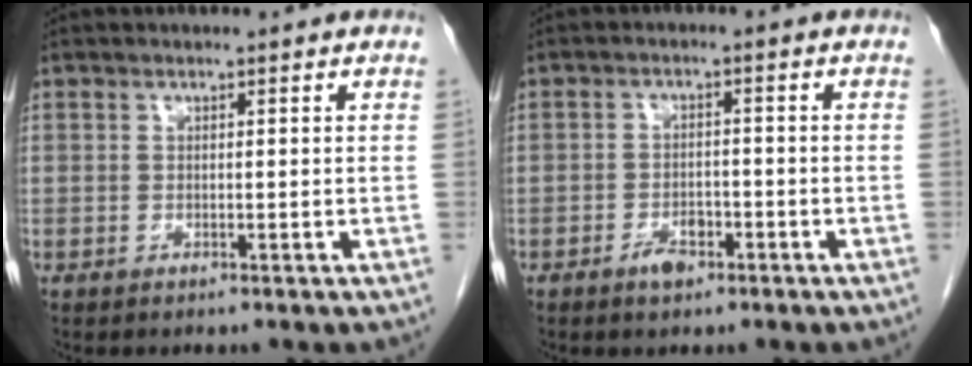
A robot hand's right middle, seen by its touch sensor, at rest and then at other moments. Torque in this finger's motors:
{"motor_torque": [0.71, -0.50, 0.04, 0.04]}